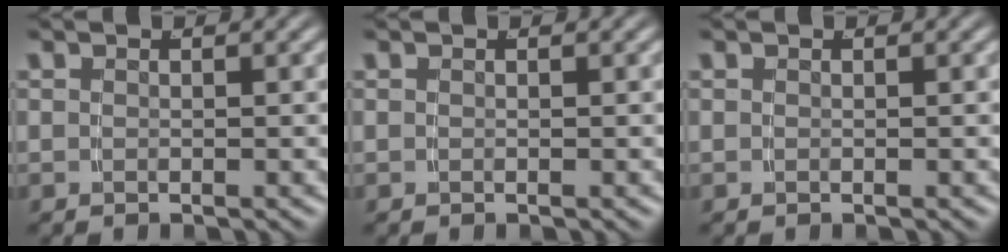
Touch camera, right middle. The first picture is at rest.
{"total": 0.0}
{"total": 0.0}